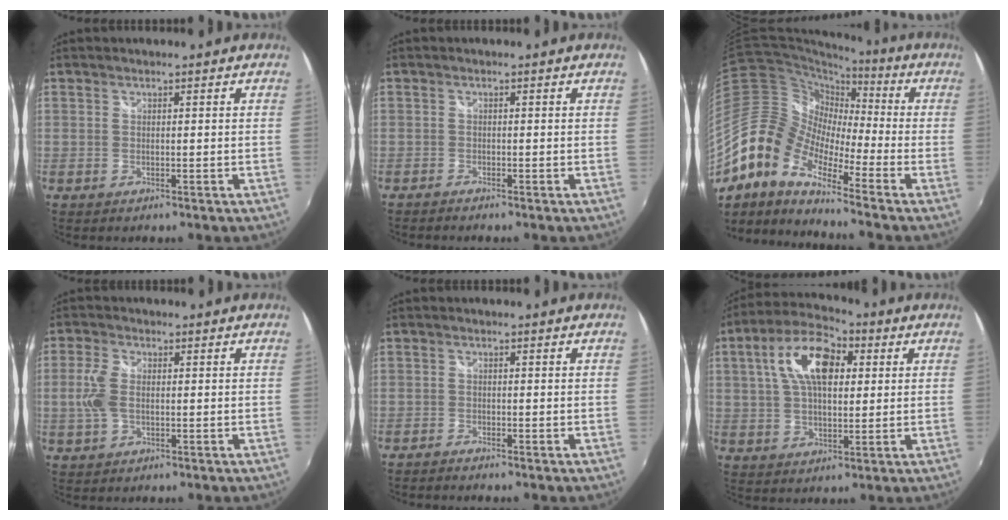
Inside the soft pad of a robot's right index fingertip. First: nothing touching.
{"total": 0.9, "force": [-0.9, -0.1, 0.2], "torque": [-0.010, -0.006, -0.020]}
{"total": 15.7, "force": [-8.2, 7.8, 10.9], "torque": [-0.187, -0.001, -0.183]}
{"total": 5.0, "force": [-0.3, 2.8, 4.1], "torque": [-0.093, 0.003, -0.004]}
{"total": 1.5, "force": [-1.4, -0.1, 0.3], "torque": [-0.017, -0.008, -0.030]}
{"total": 12.9, "force": [3.7, 6.6, 10.5], "torque": [-0.192, 0.031, 0.057]}